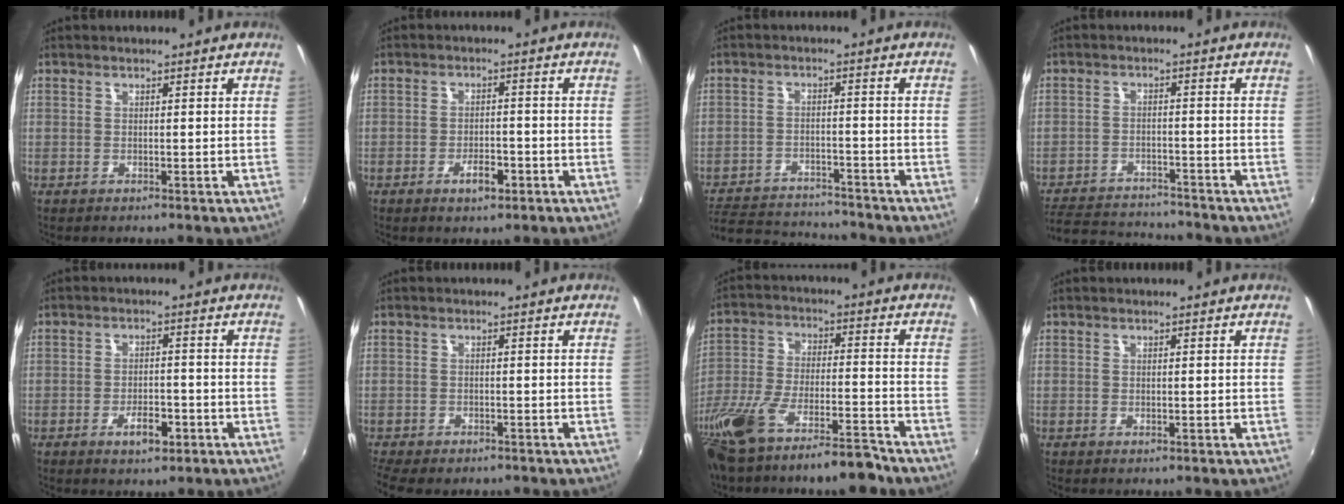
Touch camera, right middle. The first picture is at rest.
{"total": 3.2, "force": [-1.3, 1.5, 2.4], "torque": [-0.046, -0.001, -0.020]}
{"total": 13.6, "force": [-12.2, 4.0, 4.5], "torque": [-0.111, -0.004, -0.187]}
{"total": 12.0, "force": [-11.0, 3.3, 3.7], "torque": [-0.096, 0.003, -0.170]}
{"total": 4.1, "force": [-1.6, 1.9, 3.3], "torque": [-0.062, -0.001, -0.023]}
{"total": 6.1, "force": [-4.9, 2.1, 3.0], "torque": [-0.079, -0.035, -0.081]}
{"total": 18.3, "force": [-14.4, 3.9, 10.7], "torque": [-0.229, -0.035, -0.249]}
{"total": 0.7, "force": [0.7, -0.1, -0.1], "torque": [0.006, -0.001, 0.010]}